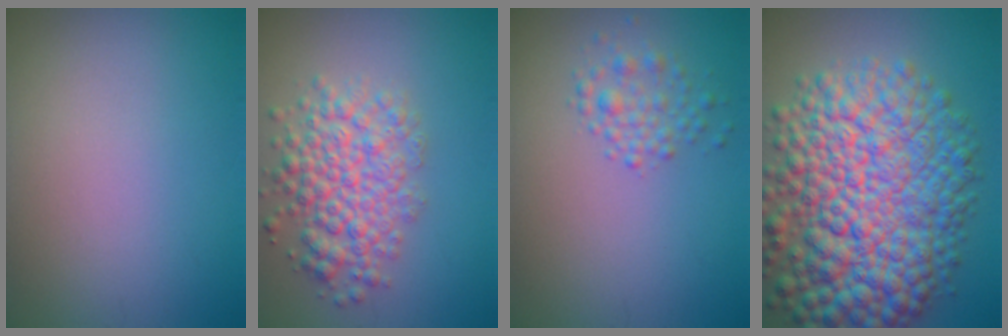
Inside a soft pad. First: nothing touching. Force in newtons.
{"total": 5.1, "press": 5.1, "slide": 0.2}
{"total": 1.9, "press": 1.9, "slide": 0.1}
{"total": 13.4, "press": 13.4, "slide": 0.2}